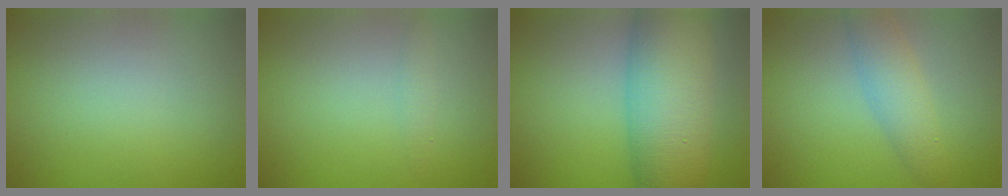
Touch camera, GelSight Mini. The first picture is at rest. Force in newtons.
{"total": 1.0, "press": 1.0, "slide": 0.0}
{"total": 11.2, "press": 11.2, "slide": 0.4}
{"total": 3.5, "press": 3.5, "slide": 0.1}